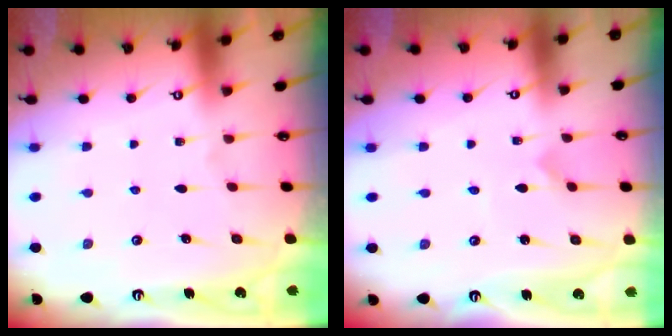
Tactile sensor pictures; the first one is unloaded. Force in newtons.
{"total": 0.0}